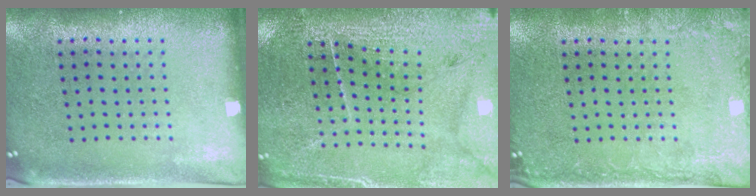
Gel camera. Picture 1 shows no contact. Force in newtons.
{"total": 3.1, "press": 3.1, "slide": 0.1}
{"total": 2.2, "press": 2.1, "slide": 0.2}